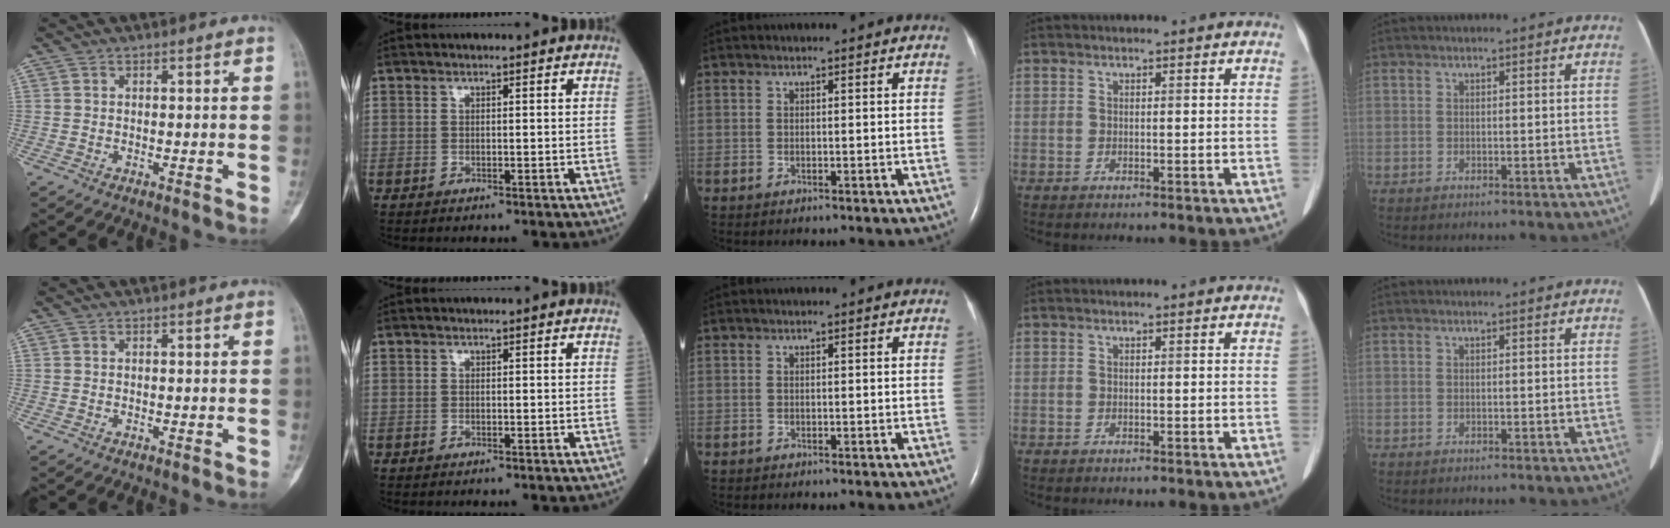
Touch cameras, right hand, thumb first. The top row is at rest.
{}